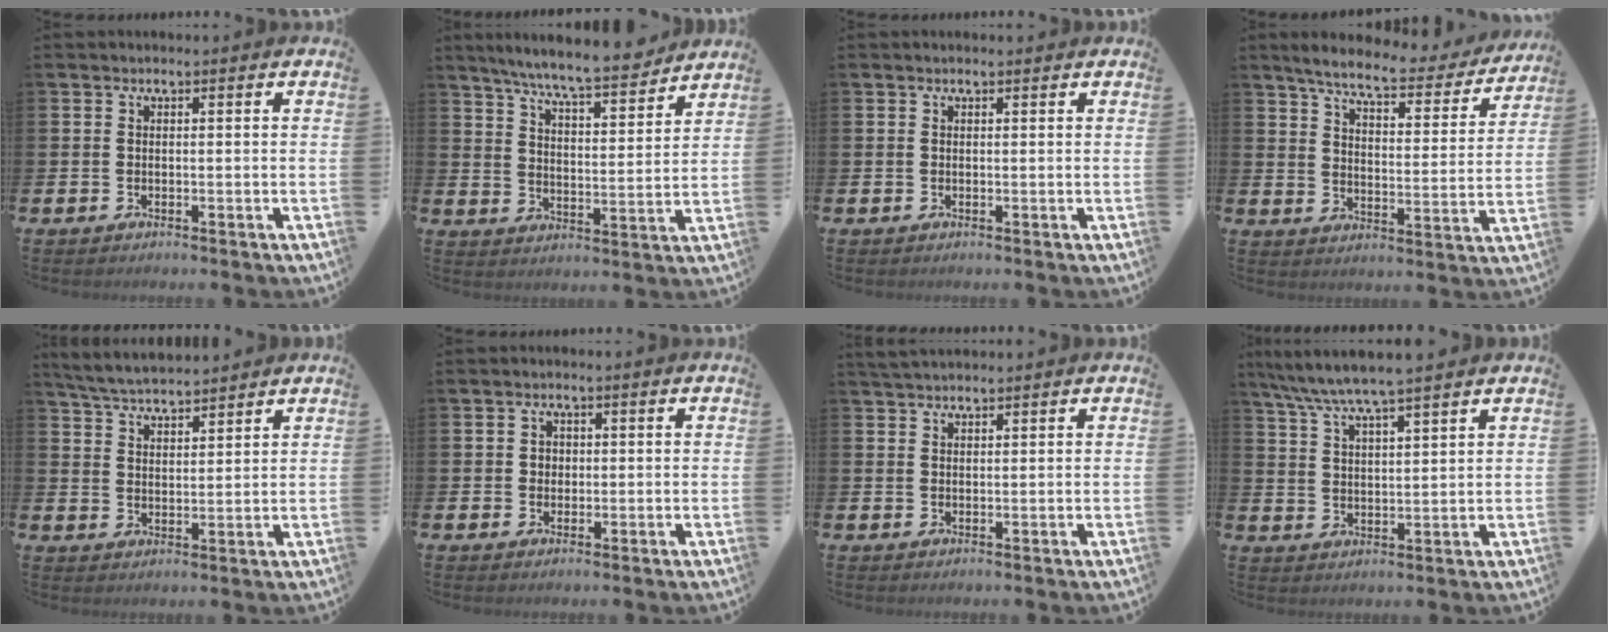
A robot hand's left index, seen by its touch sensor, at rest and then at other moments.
{"total": 8.1, "force": [7.6, 0.1, 2.8], "torque": [-0.077, -0.050, 0.134]}
{"total": 0.0}
{"total": 7.0, "force": [6.2, 1.1, 2.9], "torque": [-0.078, -0.041, 0.101]}
{"total": 5.1, "force": [5.0, 0.4, 0.7], "torque": [-0.035, -0.025, 0.090]}
{"total": 1.7, "force": [0.5, 1.6, 0.4], "torque": [0.005, 0.003, 0.002]}
{"total": 2.2, "force": [2.1, 0.4, 0.5], "torque": [-0.013, 0.000, 0.038]}
{"total": 6.5, "force": [6.0, 0.0, 2.6], "torque": [-0.074, -0.023, 0.107]}